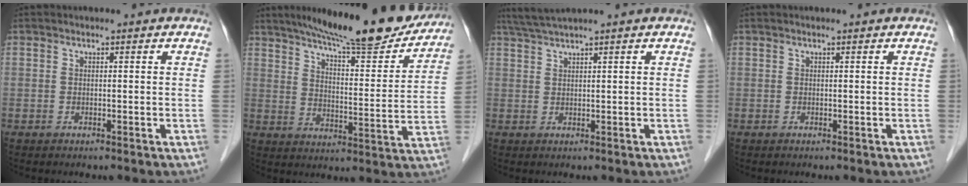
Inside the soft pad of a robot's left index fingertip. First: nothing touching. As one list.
[{"total": 19.2, "force": [16.7, 2.3, 9.2], "torque": [-0.135, -0.020, 0.230]}, {"total": 3.1, "force": [2.6, -1.1, 1.3], "torque": [-0.035, 0.011, 0.059]}, {"total": 0.0}]